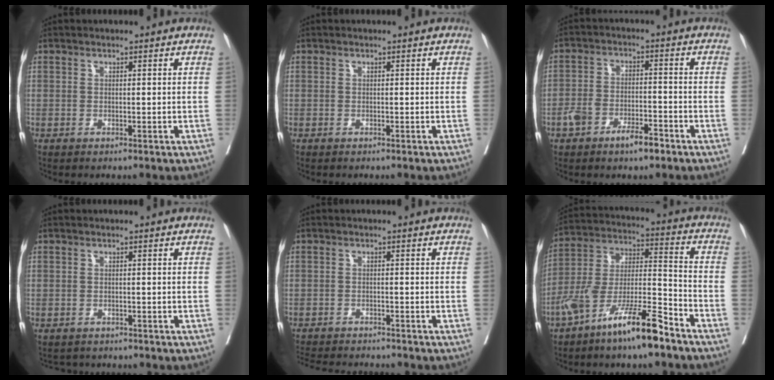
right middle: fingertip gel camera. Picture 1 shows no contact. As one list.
[{"total": 0.0}, {"total": 5.8, "force": [-3.7, 2.2, 3.9], "torque": [-0.077, 0.012, -0.059]}, {"total": 2.1, "force": [-1.9, 0.7, -0.2], "torque": [-0.003, -0.006, -0.031]}, {"total": 8.9, "force": [-8.5, 1.0, 2.6], "torque": [-0.045, -0.009, -0.123]}, {"total": 14.6, "force": [-10.1, 1.9, 10.4], "torque": [-0.207, -0.006, -0.189]}]